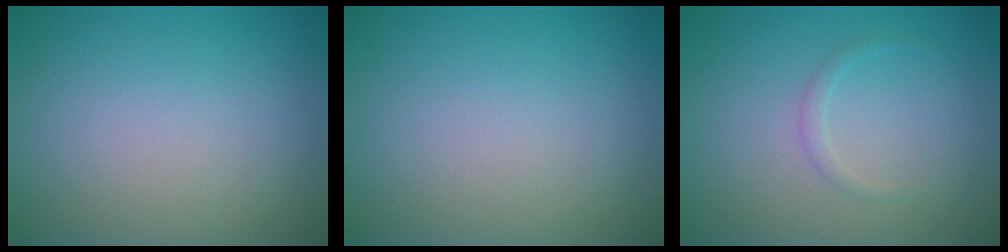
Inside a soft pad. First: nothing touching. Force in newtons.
{"total": 0.0}
{"total": 0.8, "press": 0.8, "slide": 0.1}